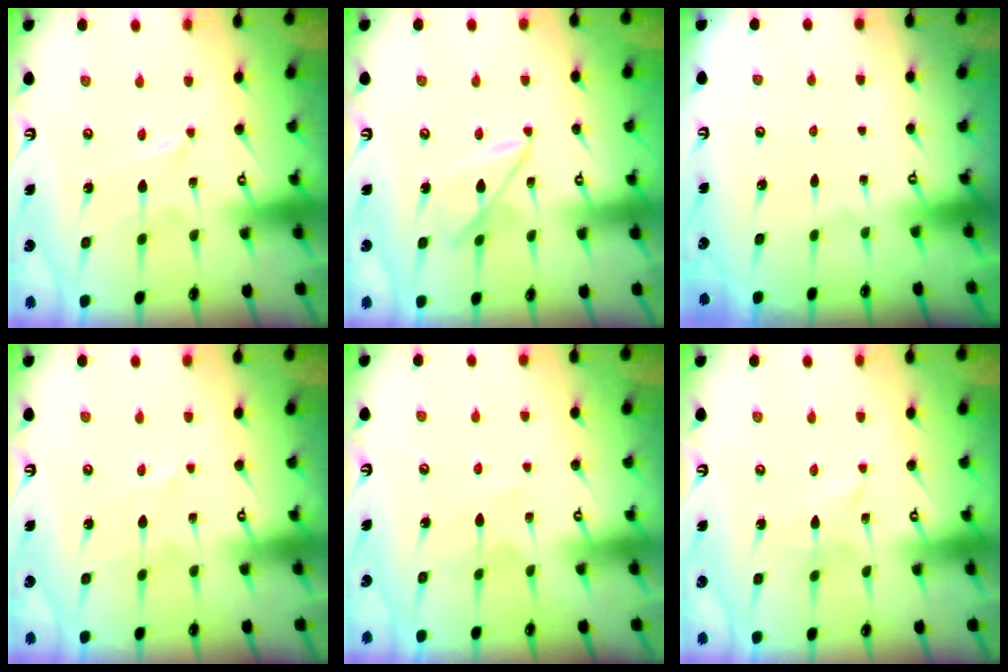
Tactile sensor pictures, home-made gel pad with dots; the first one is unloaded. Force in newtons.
{"total": 9.1, "press": 9.1, "slide": 0.5}
{"total": 0.0}
{"total": 2.2, "press": 2.1, "slide": 0.3}
{"total": 4.6, "press": 4.6, "slide": 0.5}
{"total": 1.4, "press": 1.4, "slide": 0.0}